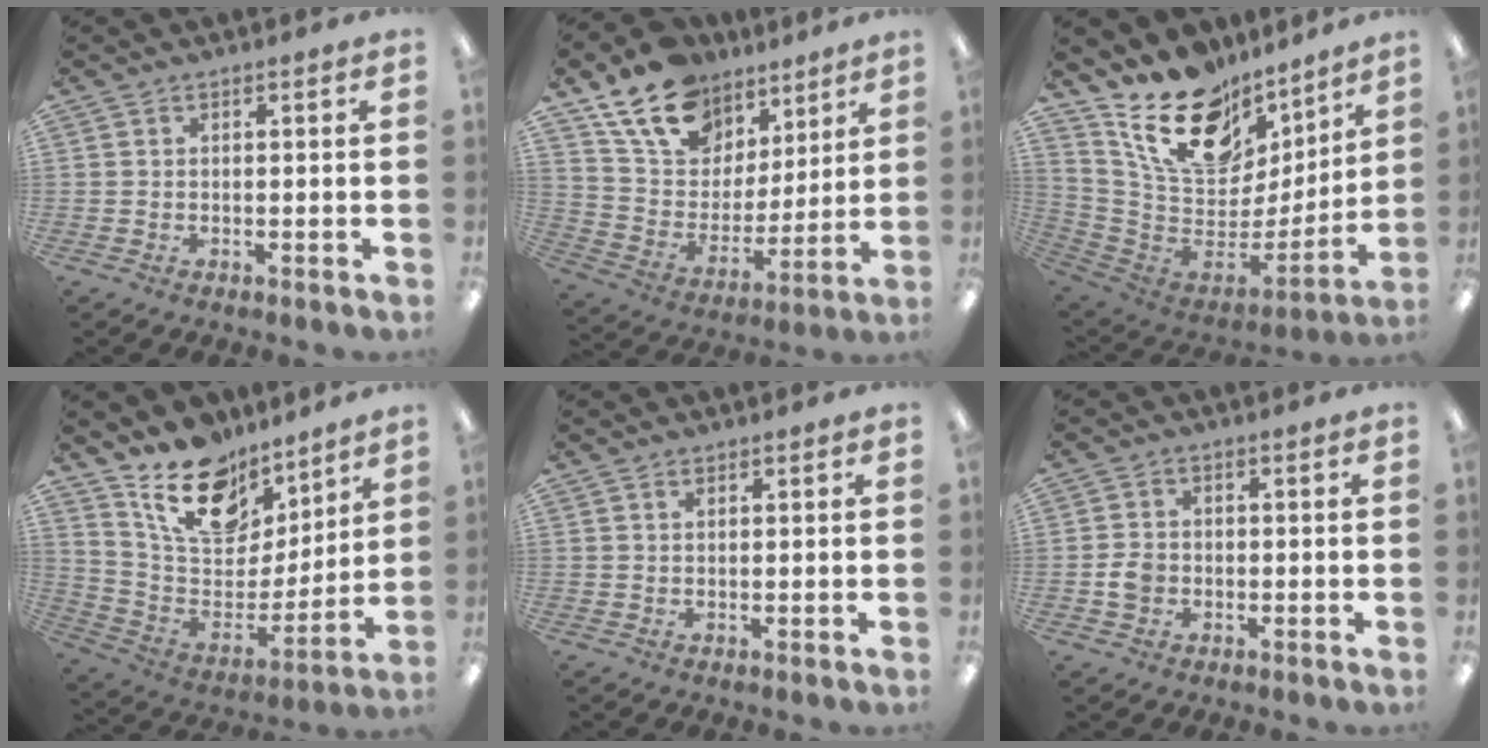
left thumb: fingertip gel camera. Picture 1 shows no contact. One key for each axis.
{"total": 17.8, "fx": 12.6, "fy": 11.0, "fz": 6.1, "tx": -0.130, "ty": -0.071, "tz": 0.239}
{"total": 21.4, "fx": 13.2, "fy": 12.3, "fz": 11.6, "tx": -0.190, "ty": -0.094, "tz": 0.241}
{"total": 18.4, "fx": 13.2, "fy": 10.2, "fz": 7.7, "tx": -0.137, "ty": -0.090, "tz": 0.242}
{"total": 0.9, "fx": 0.6, "fy": 0.4, "fz": 0.4, "tx": -0.011, "ty": 0.000, "tz": 0.012}
{"total": 3.6, "fx": -0.8, "fy": 3.0, "fz": 1.8, "tx": -0.029, "ty": 0.007, "tz": -0.015}